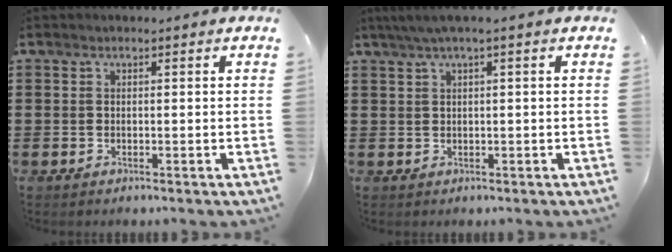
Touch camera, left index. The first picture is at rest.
{"total": 2.0, "force": [0.3, -0.1, 2.0], "torque": [-0.041, -0.005, 0.002]}